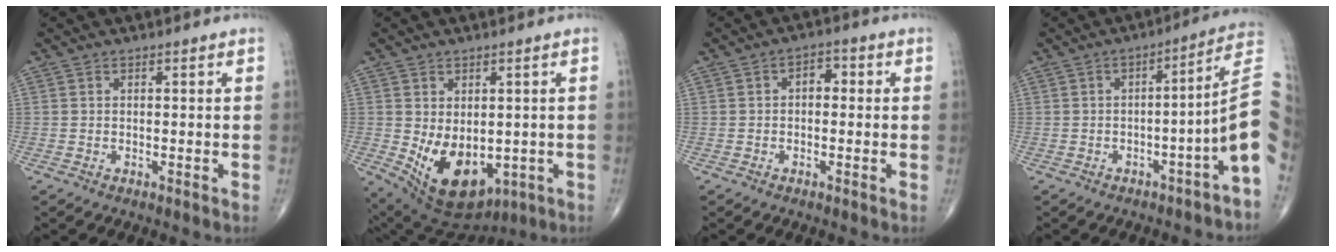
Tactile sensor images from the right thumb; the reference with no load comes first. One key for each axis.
{"total": 13.1, "fx": -2.3, "fy": 8.3, "fz": 9.9, "tx": -0.147, "ty": -0.012, "tz": -0.003}
{"total": 3.2, "fx": 0.1, "fy": 2.1, "fz": 2.5, "tx": -0.019, "ty": 0.012, "tz": -0.006}
{"total": 8.6, "fx": -2.5, "fy": -1.2, "fz": 8.1, "tx": -0.106, "ty": 0.039, "tz": -0.042}